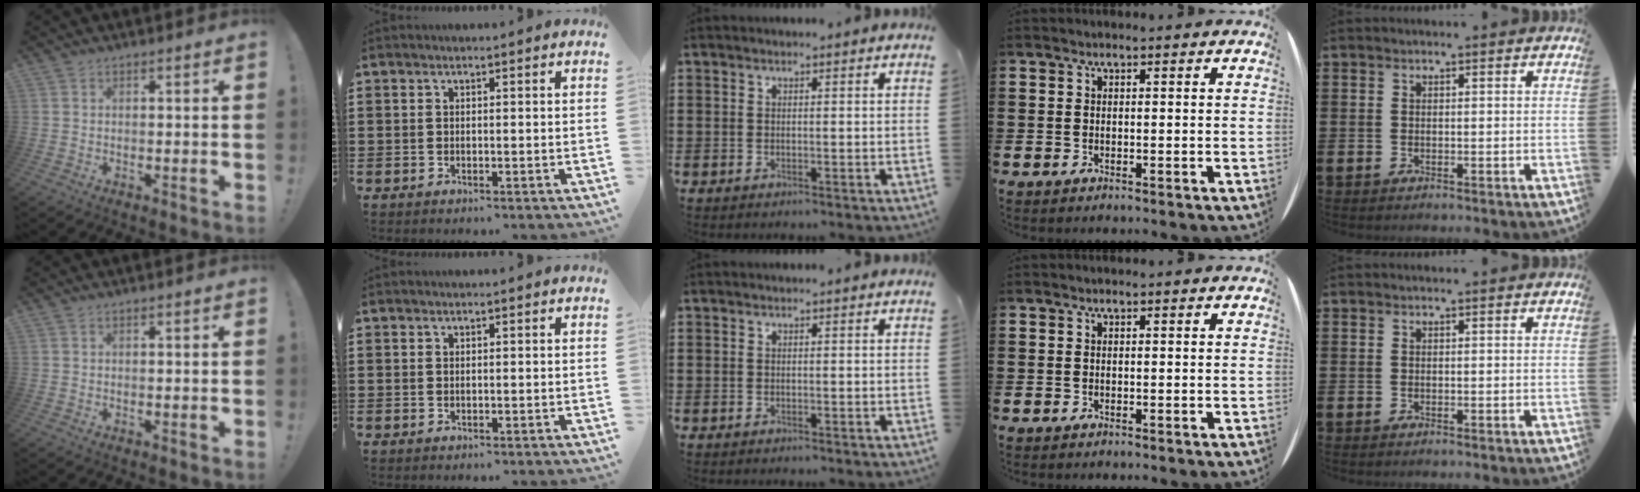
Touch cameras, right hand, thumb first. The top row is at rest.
{}